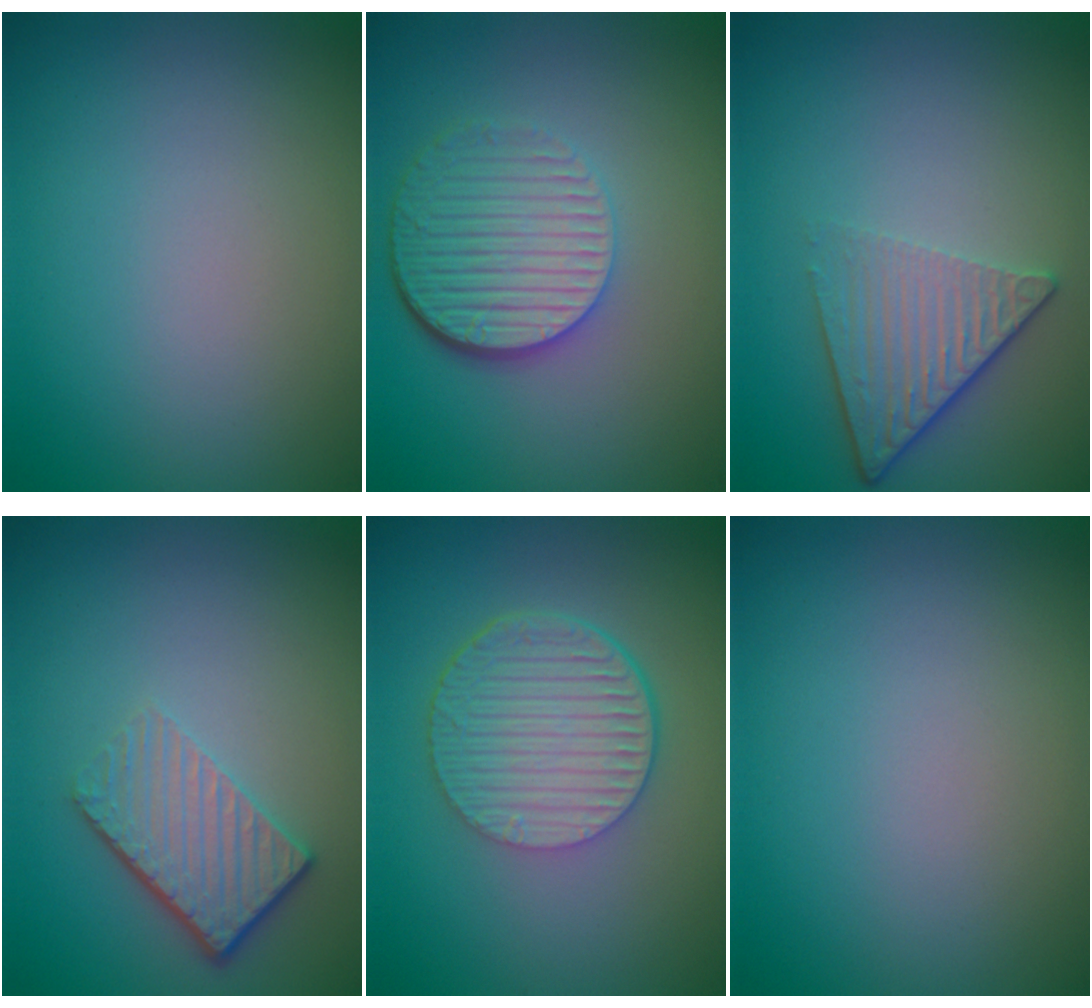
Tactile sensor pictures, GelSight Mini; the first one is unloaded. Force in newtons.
{"total": 5.9, "press": 4.3, "slide": 4.1}
{"total": 4.3, "press": 3.1, "slide": 3.0}
{"total": 4.3, "press": 3.0, "slide": 3.0}
{"total": 6.5, "press": 4.4, "slide": 4.7}
{"total": 0.0}